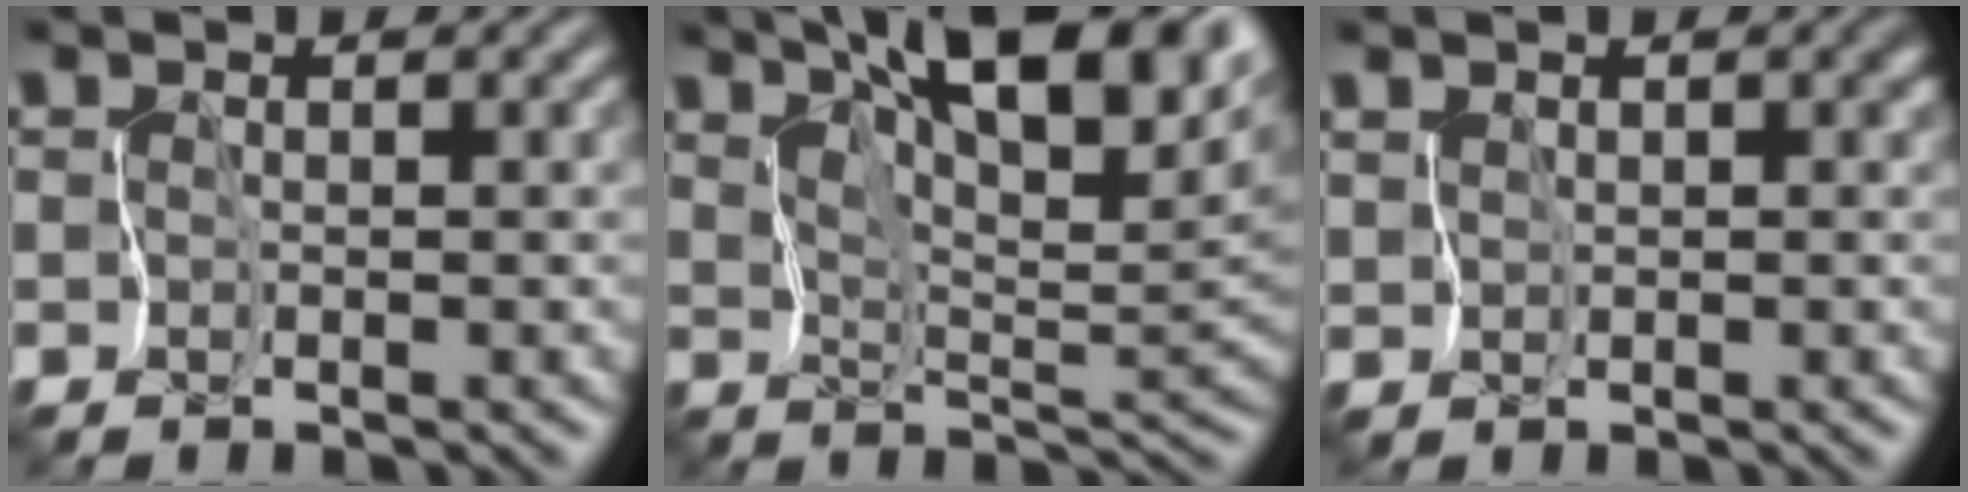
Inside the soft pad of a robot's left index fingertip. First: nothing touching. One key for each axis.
{"total": 13.8, "fx": 8.9, "fy": 4.2, "fz": 9.7, "tx": -0.144, "ty": 0.015, "tz": 0.124}
{"total": 1.1, "fx": 0.6, "fy": 0.7, "fz": 0.5, "tx": -0.011, "ty": -0.002, "tz": 0.013}